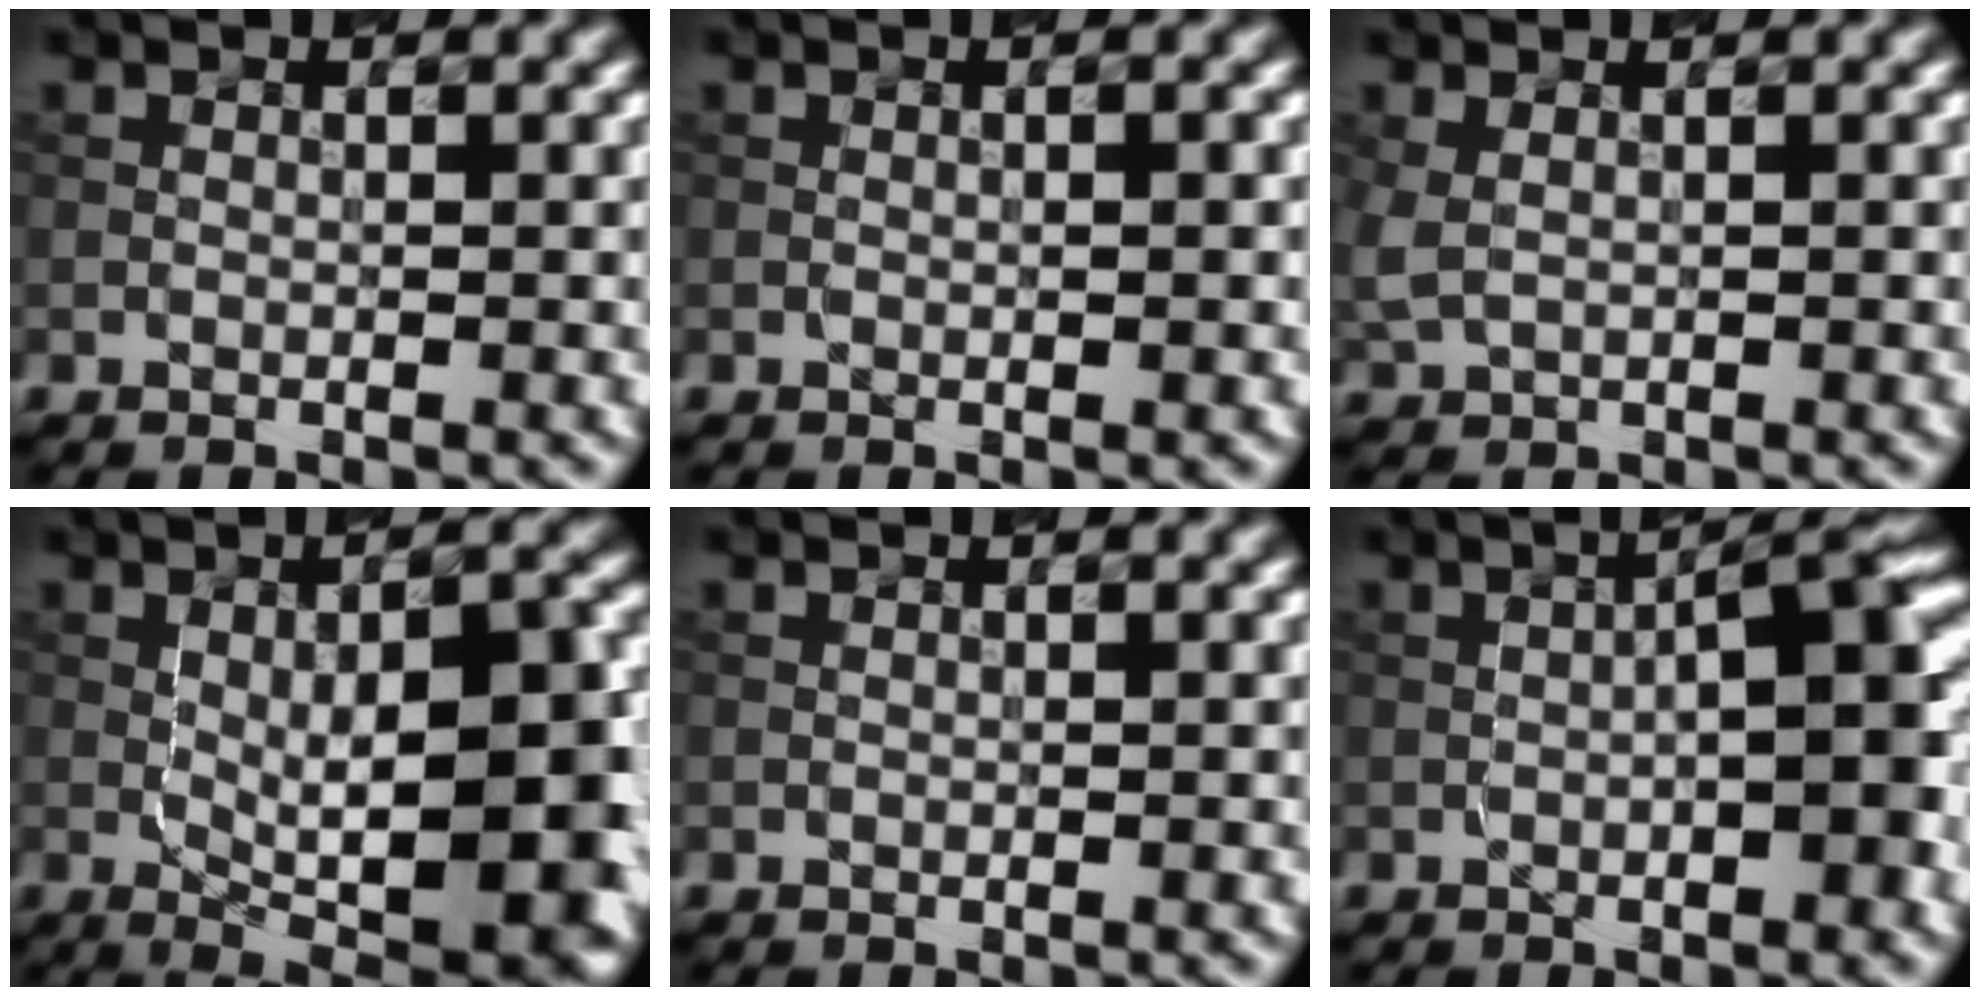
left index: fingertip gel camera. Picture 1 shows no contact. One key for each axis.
{"total": 0.7, "fx": 0.0, "fy": 0.1, "fz": 0.7, "tx": -0.011, "ty": 0.000, "tz": -0.001}
{"total": 1.6, "fx": 0.4, "fy": 1.1, "fz": 1.1, "tx": -0.030, "ty": -0.002, "tz": 0.015}
{"total": 10.5, "fx": -0.6, "fy": 3.4, "fz": 10.0, "tx": -0.133, "ty": -0.002, "tz": -0.007}
{"total": 0.0}
{"total": 6.3, "fx": -0.4, "fy": 1.5, "fz": 6.1, "tx": -0.080, "ty": 0.015, "tz": -0.006}